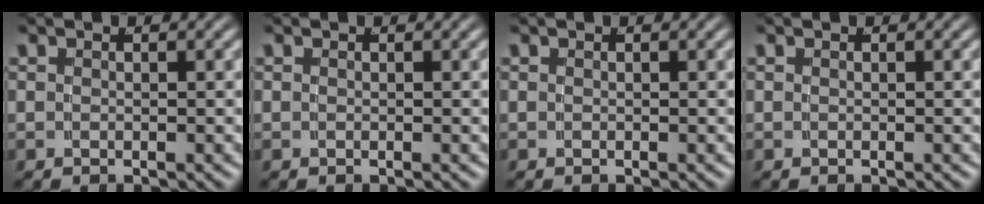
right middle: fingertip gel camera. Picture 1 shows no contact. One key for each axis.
{"total": 0.0}
{"total": 0.0}
{"total": 0.0}